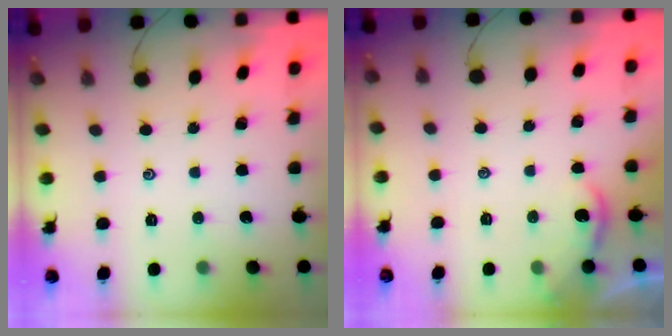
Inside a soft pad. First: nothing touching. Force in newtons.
{"total": 1.2, "press": 1.2, "slide": 0.2}